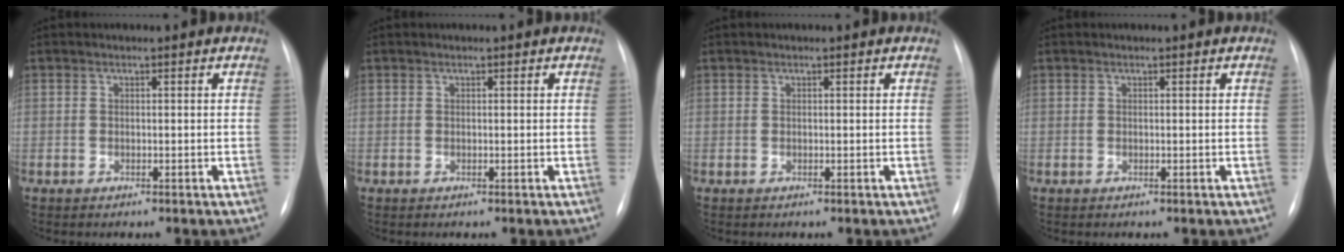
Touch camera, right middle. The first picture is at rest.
{"total": 0.0}
{"total": 0.0}
{"total": 0.0}